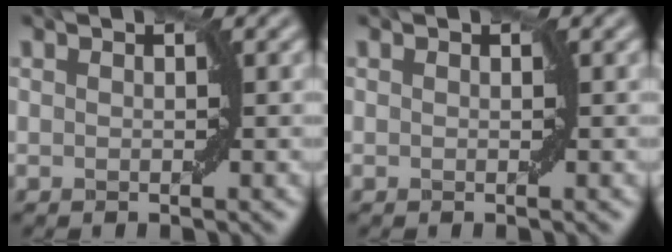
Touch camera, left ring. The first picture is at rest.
{"total": 0.0}